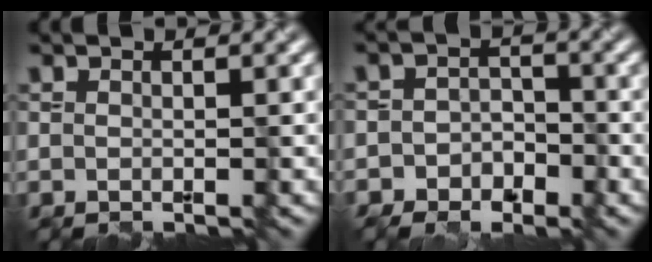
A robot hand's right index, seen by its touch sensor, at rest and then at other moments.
{"total": 2.8, "force": [-2.3, 1.6, 0.2], "torque": [-0.001, 0.006, -0.036]}